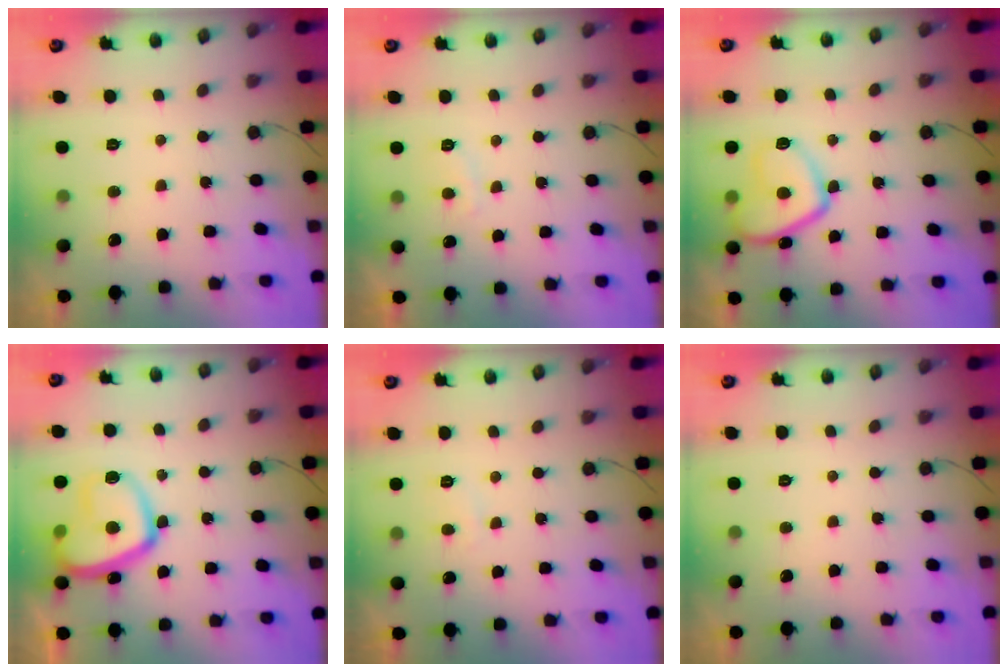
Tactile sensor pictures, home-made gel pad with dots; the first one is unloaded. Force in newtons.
{"total": 2.5, "press": 2.4, "slide": 0.8}
{"total": 12.6, "press": 12.6, "slide": 1.2}
{"total": 17.1, "press": 17.1, "slide": 1.4}
{"total": 1.6, "press": 1.6, "slide": 0.5}
{"total": 0.0}